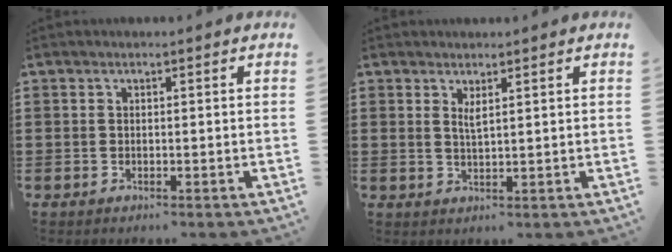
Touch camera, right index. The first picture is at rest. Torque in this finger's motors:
{"motor_torque": [-0.09, 0.52, -0.02, 0.00]}